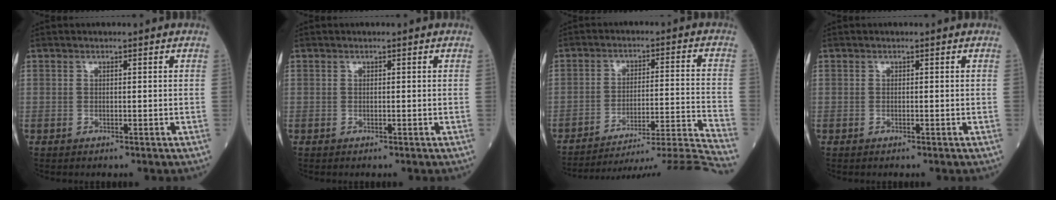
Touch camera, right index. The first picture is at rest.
{"total": 0.0}
{"total": 20.3, "force": [-18.9, -3.6, 6.3], "torque": [-0.047, -0.007, -0.258]}
{"total": 0.0}